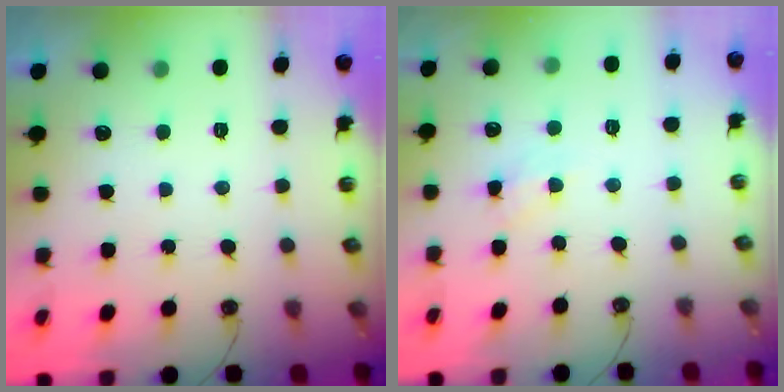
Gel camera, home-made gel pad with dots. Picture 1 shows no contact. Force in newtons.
{"total": 5.0, "press": 4.9, "slide": 0.8}